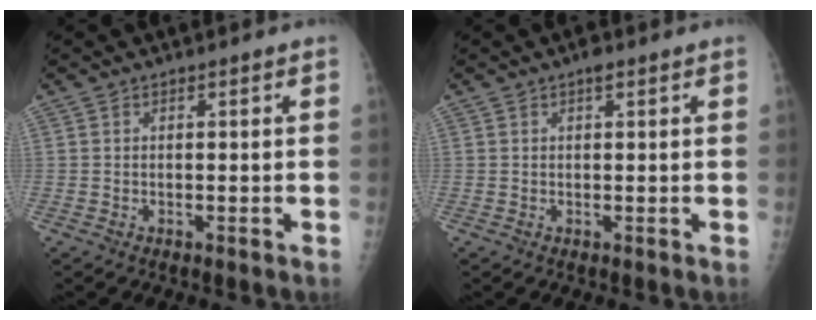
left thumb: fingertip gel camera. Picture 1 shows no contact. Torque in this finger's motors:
{"motor_torque": [1.00, 0.27, 0.44, 0.00, 0.01]}